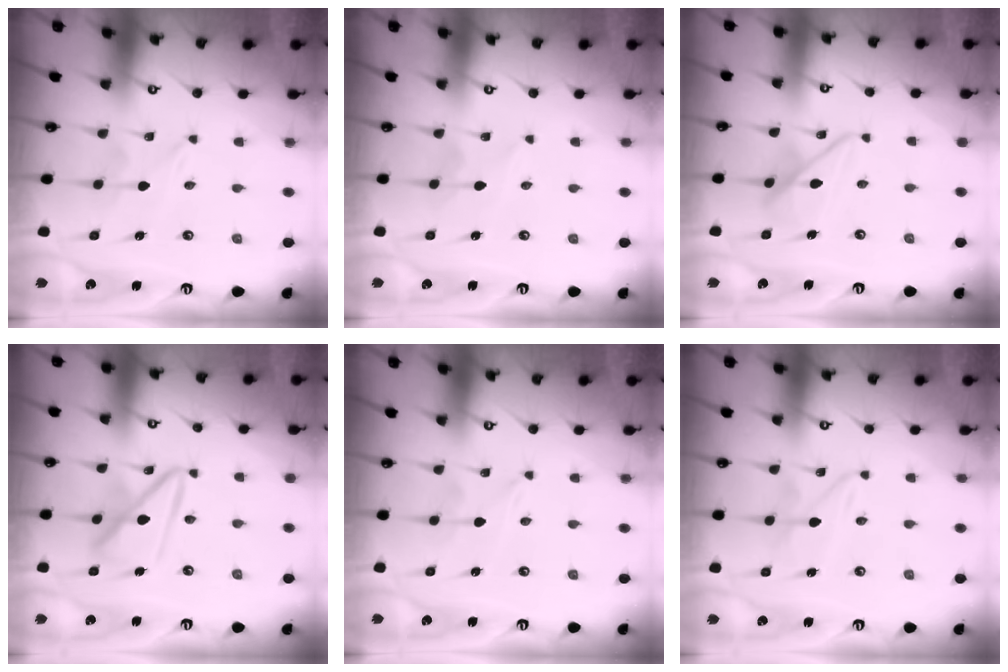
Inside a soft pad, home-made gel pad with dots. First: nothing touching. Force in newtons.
{"total": 1.7, "press": 1.7, "slide": 0.3}
{"total": 10.5, "press": 10.4, "slide": 0.7}
{"total": 14.0, "press": 13.9, "slide": 1.5}
{"total": 0.0}
{"total": 2.2, "press": 2.2, "slide": 0.2}